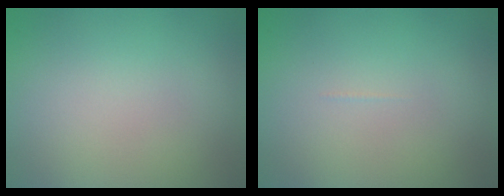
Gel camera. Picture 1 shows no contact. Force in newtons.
{"total": 0.0}